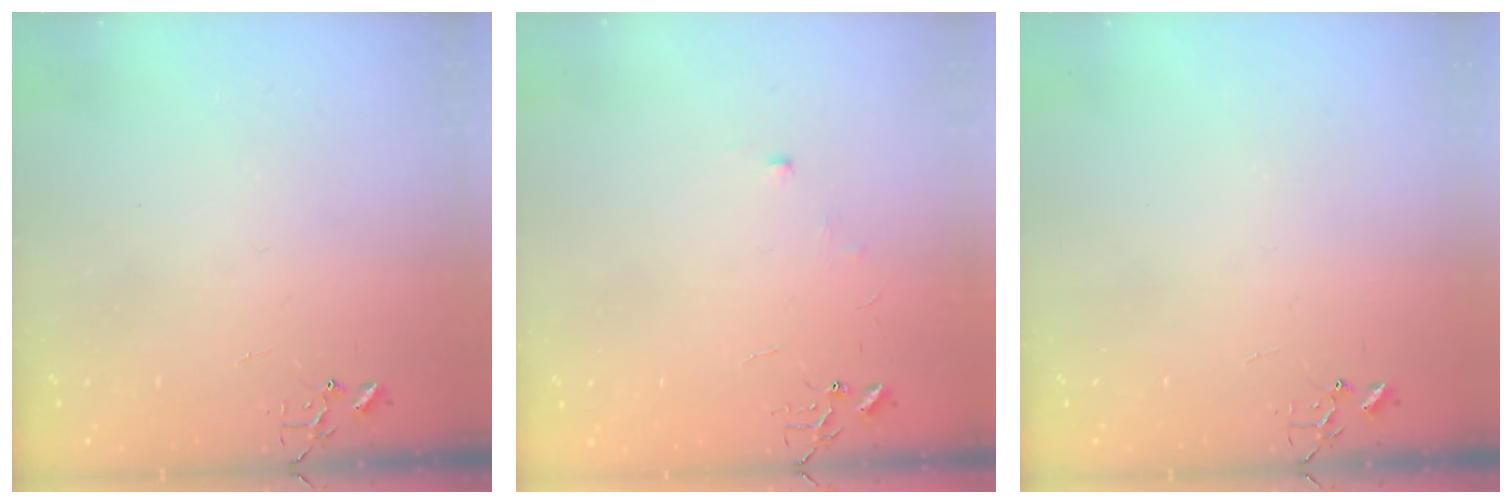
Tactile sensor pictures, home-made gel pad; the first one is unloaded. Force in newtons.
{"total": 4.7, "press": 4.6, "slide": 0.6}
{"total": 0.0}